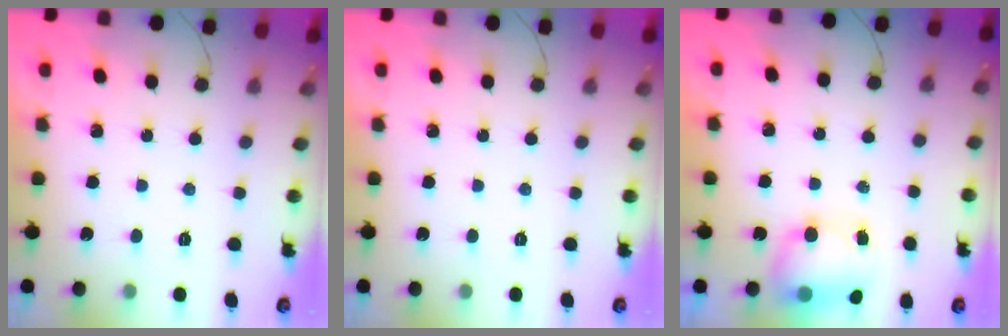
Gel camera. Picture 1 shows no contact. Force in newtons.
{"total": 0.0}
{"total": 7.8, "press": 7.7, "slide": 0.9}